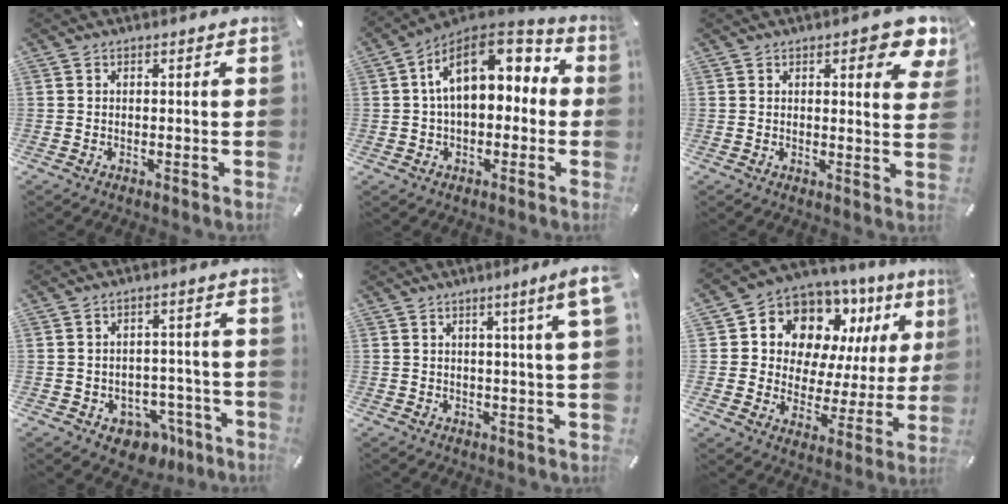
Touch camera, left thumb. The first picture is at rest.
{"total": 14.8, "force": [4.2, 9.3, 10.7], "torque": [-0.181, -0.017, 0.075]}
{"total": 7.4, "force": [4.4, 2.6, 5.3], "torque": [-0.063, -0.024, 0.071]}
{"total": 6.9, "force": [-3.3, 5.4, 2.8], "torque": [-0.030, 0.027, -0.053]}
{"total": 6.4, "force": [2.8, -0.4, 5.7], "torque": [-0.096, -0.007, 0.042]}
{"total": 11.2, "force": [7.4, 7.7, 3.2], "torque": [-0.069, -0.069, 0.139]}